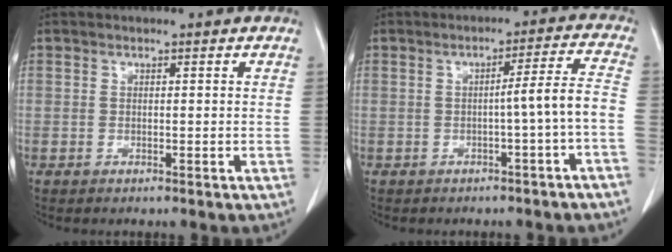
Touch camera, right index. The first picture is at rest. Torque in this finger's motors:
{"motor_torque": [0.63, -0.42, 0.32, 0.08]}